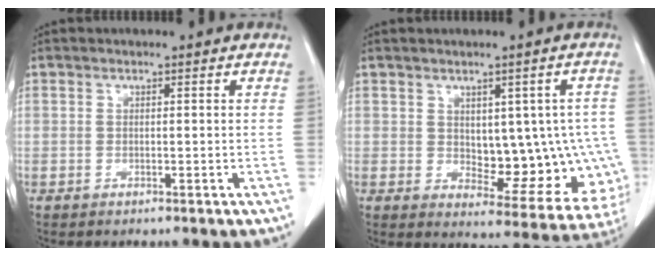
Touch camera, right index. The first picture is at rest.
{"total": 13.2, "force": [-0.3, 7.0, 11.2], "torque": [-0.121, 0.012, 0.019]}